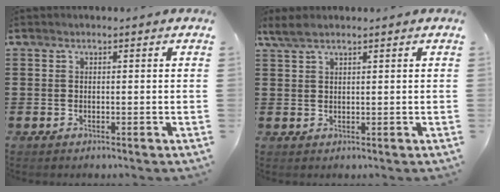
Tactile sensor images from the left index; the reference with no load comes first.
{"total": 2.1, "force": [1.5, 0.3, 1.5], "torque": [-0.032, 0.002, 0.027]}